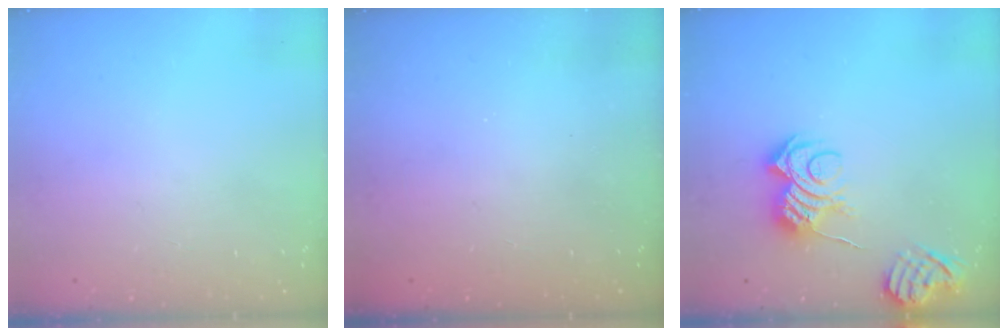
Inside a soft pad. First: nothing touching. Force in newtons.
{"total": 2.3, "press": 2.2, "slide": 0.8}
{"total": 10.9, "press": 10.8, "slide": 1.1}